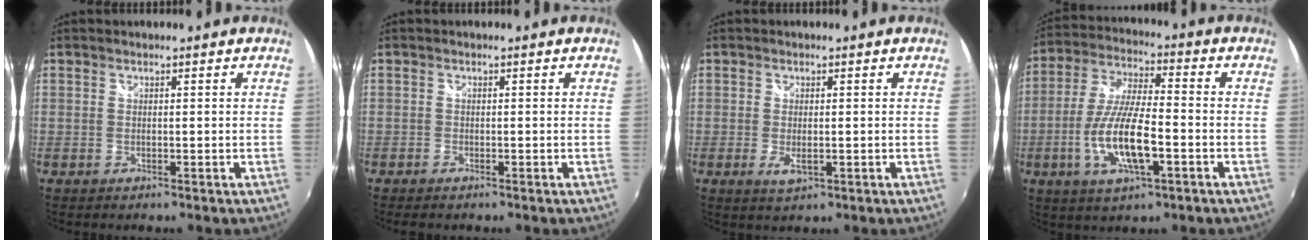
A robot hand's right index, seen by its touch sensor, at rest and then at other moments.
{"total": 1.0, "force": [-0.9, 0.4, 0.4], "torque": [-0.010, -0.003, -0.017]}
{"total": 3.0, "force": [-0.8, 1.3, 2.6], "torque": [-0.049, -0.009, -0.011]}
{"total": 13.4, "force": [-4.2, 3.9, 12.1], "torque": [-0.249, -0.008, -0.076]}